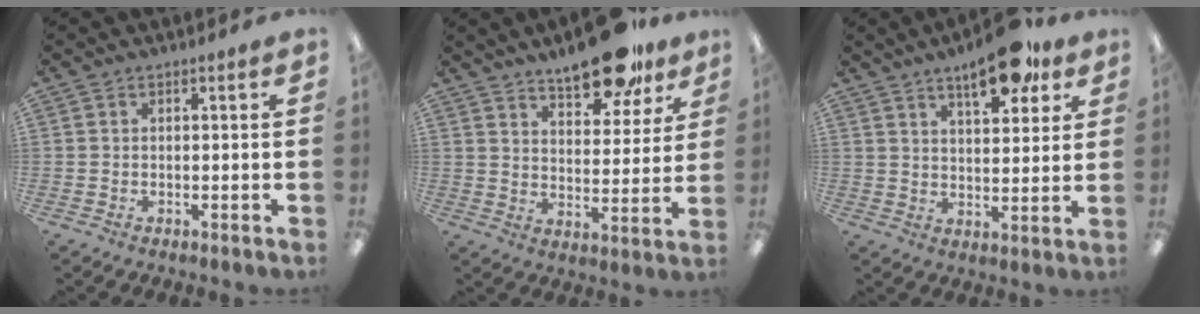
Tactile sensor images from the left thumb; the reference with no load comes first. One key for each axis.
{"total": 15.1, "fx": 11.6, "fy": 5.8, "fz": 7.7, "tx": -0.098, "ty": -0.071, "tz": 0.197}
{"total": 13.6, "fx": 8.6, "fy": 5.4, "fz": 9.1, "tx": -0.118, "ty": -0.040, "tz": 0.141}